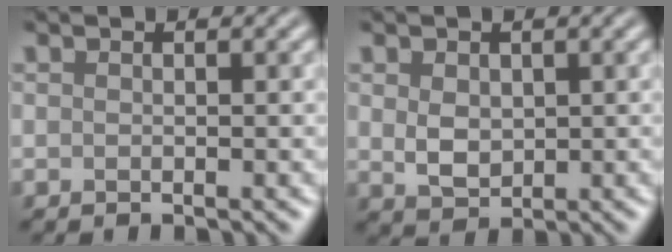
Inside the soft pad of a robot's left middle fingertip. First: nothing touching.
{"total": 2.6, "force": [0.3, 2.0, 1.6], "torque": [-0.036, -0.001, 0.007]}